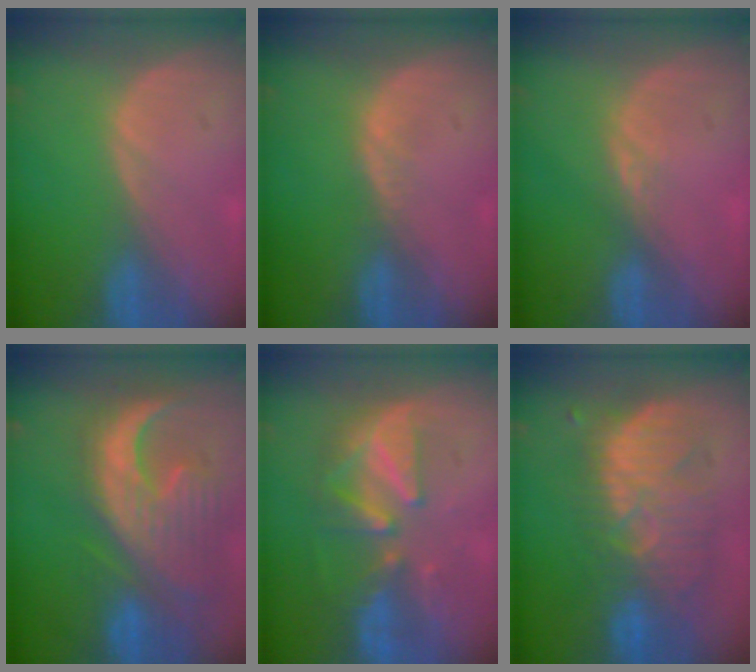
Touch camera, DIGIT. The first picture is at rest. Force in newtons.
{"total": 0.8, "press": 0.7, "slide": 0.2}
{"total": 1.5, "press": 1.3, "slide": 0.8}
{"total": 13.5, "press": 11.4, "slide": 7.2}
{"total": 8.4, "press": 8.1, "slide": 2.1}
{"total": 9.9, "press": 9.7, "slide": 2.0}